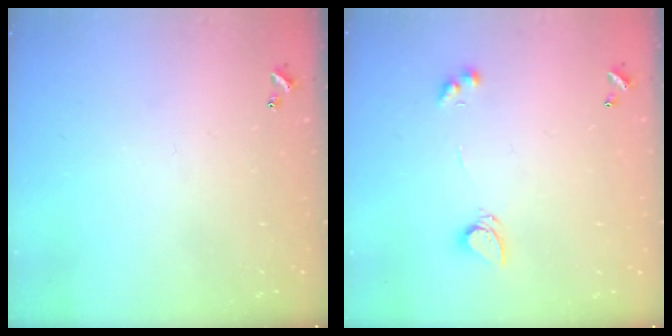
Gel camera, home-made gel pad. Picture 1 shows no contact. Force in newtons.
{"total": 4.2, "press": 4.2, "slide": 0.2}